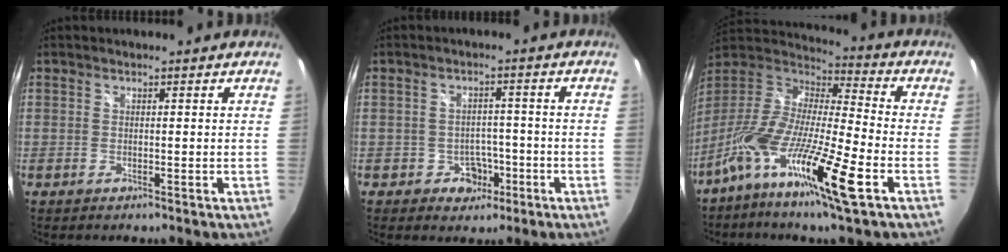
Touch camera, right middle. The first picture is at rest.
{"total": 4.5, "force": [-2.1, 3.8, 1.2], "torque": [-0.032, 0.011, -0.020]}
{"total": 18.9, "force": [-9.9, 2.3, 15.9], "torque": [-0.299, -0.035, -0.195]}